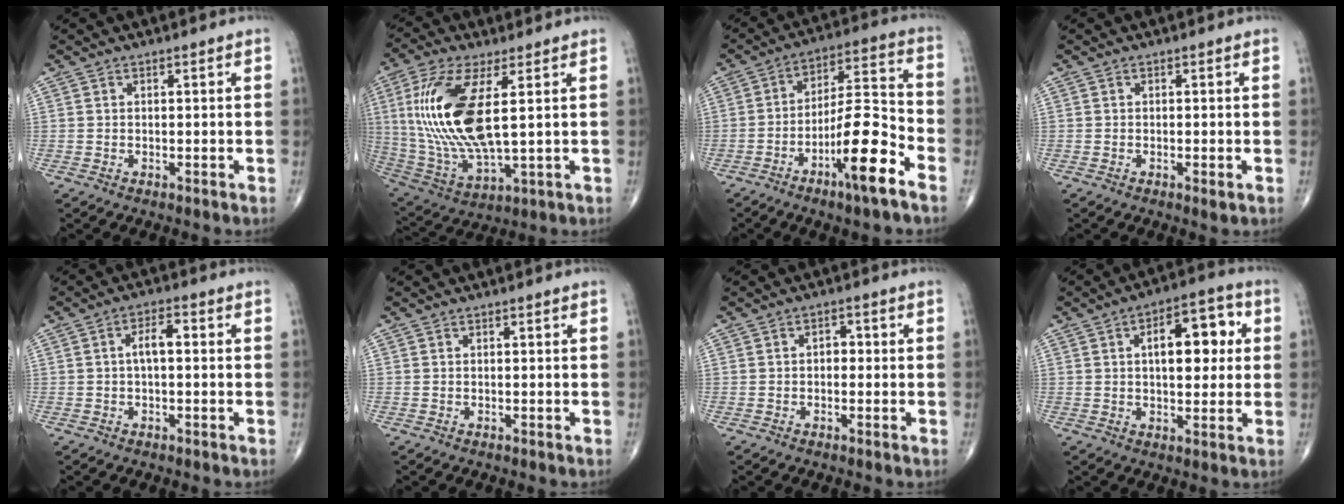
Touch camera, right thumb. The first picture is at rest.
{"total": 19.8, "force": [3.4, 7.3, 18.1], "torque": [-0.402, -0.022, 0.071]}
{"total": 14.5, "force": [-7.4, 2.6, 12.2], "torque": [-0.210, 0.055, -0.125]}
{"total": 1.1, "force": [-0.4, 0.2, 1.0], "torque": [-0.021, -0.006, -0.008]}
{"total": 3.8, "force": [0.1, 1.7, 3.4], "torque": [-0.058, 0.015, -0.002]}
{"total": 0.0}
{"total": 2.1, "force": [-0.1, 1.5, 1.5], "torque": [-0.010, 0.010, -0.007]}
{"total": 12.1, "force": [2.5, 6.1, 10.1], "torque": [-0.114, 0.015, 0.031]}